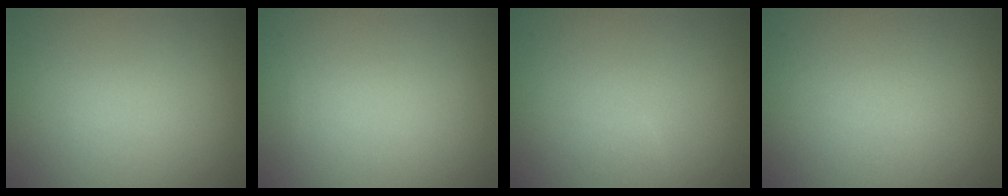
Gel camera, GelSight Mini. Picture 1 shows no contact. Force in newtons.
{"total": 0.0}
{"total": 0.5, "press": 0.5, "slide": 0.0}
{"total": 0.0}